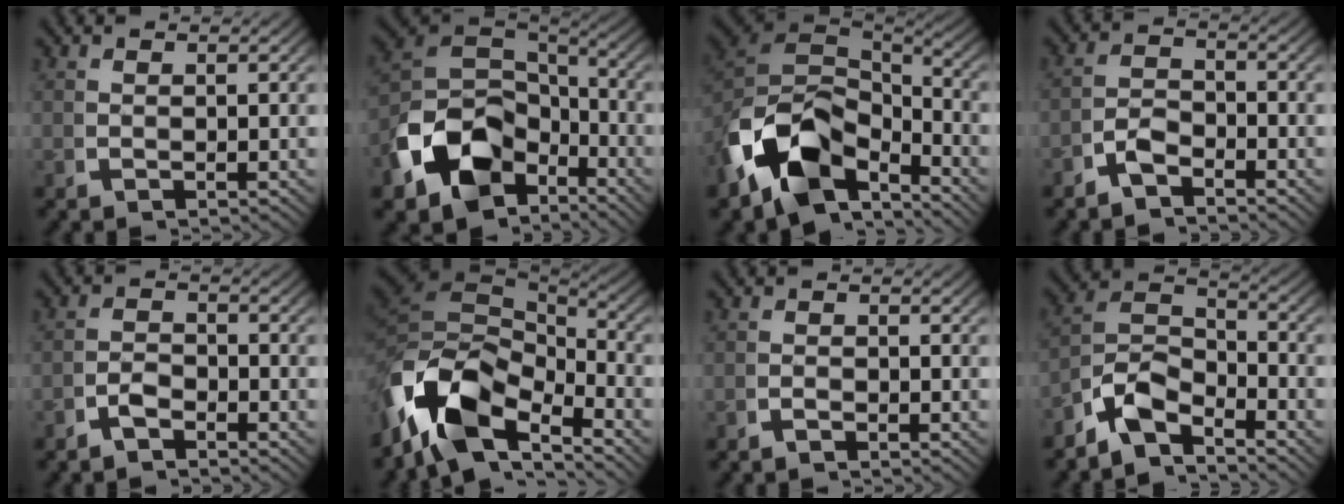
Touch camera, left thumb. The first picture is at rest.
{"total": 13.5, "force": [-2.8, 9.6, 9.0], "torque": [-0.200, -0.044, -0.031]}
{"total": 12.8, "force": [-2.4, 8.3, 9.4], "torque": [-0.212, -0.042, -0.026]}
{"total": 2.9, "force": [-2.1, 1.7, 1.2], "torque": [-0.015, -0.008, -0.041]}
{"total": 2.0, "force": [-1.6, 1.0, 0.7], "torque": [-0.010, -0.006, -0.032]}
{"total": 14.0, "force": [-1.4, 9.1, 10.6], "torque": [-0.215, -0.034, -0.013]}
{"total": 0.8, "force": [-0.7, 0.2, 0.1], "torque": [-0.002, -0.002, -0.016]}
{"total": 7.4, "force": [-2.5, 5.0, 4.8], "torque": [-0.092, -0.023, -0.051]}